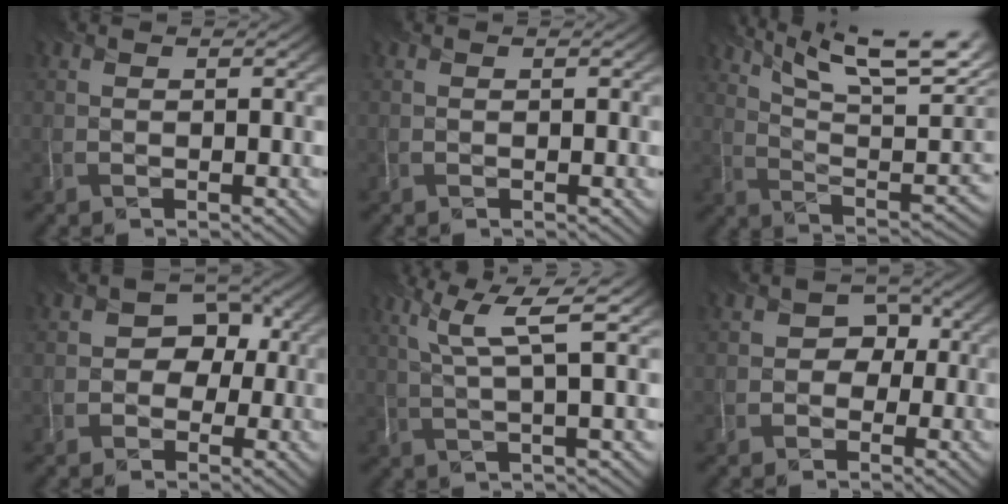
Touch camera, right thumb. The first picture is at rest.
{"total": 0.0}
{"total": 18.7, "force": [11.0, 6.3, 13.8], "torque": [-0.217, 0.030, 0.175]}
{"total": 4.7, "force": [-0.5, 4.2, 2.0], "torque": [-0.005, 0.011, -0.023]}
{"total": 5.9, "force": [2.7, 1.0, 5.1], "torque": [-0.091, 0.014, 0.054]}
{"total": 2.9, "force": [-0.7, 2.7, 0.8], "torque": [0.013, 0.007, -0.017]}